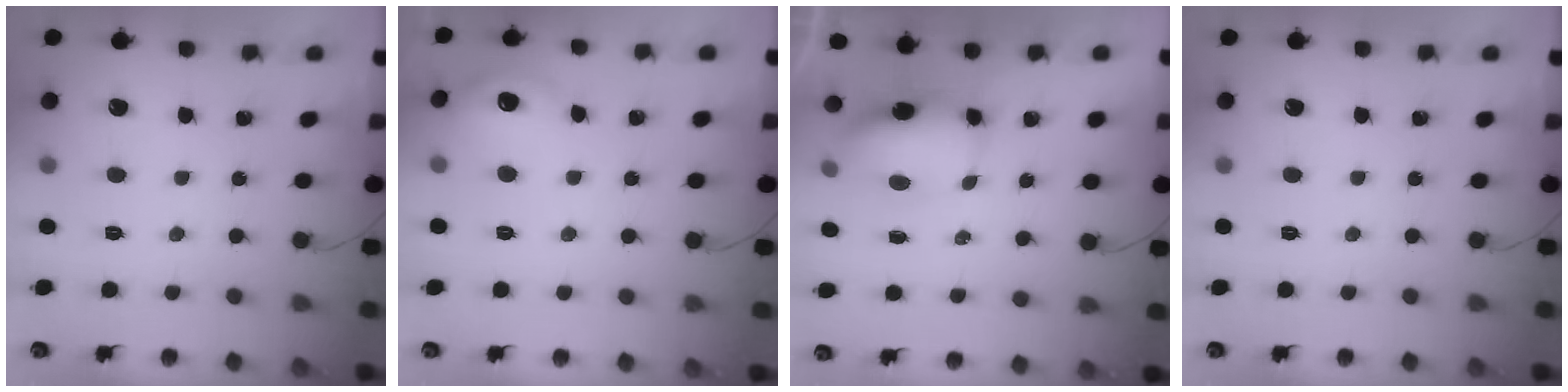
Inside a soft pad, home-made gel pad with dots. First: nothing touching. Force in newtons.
{"total": 8.1, "press": 8.0, "slide": 1.4}
{"total": 14.5, "press": 9.4, "slide": 11.1}
{"total": 0.0}